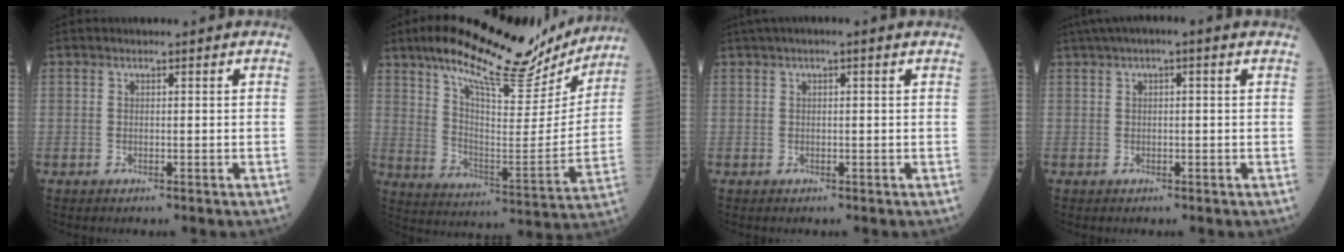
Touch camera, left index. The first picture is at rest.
{"total": 23.7, "force": [18.6, 6.2, 13.4], "torque": [-0.213, 0.000, 0.267]}
{"total": 2.8, "force": [1.5, 0.2, 2.4], "torque": [-0.046, 0.020, 0.020]}
{"total": 4.9, "force": [2.5, 0.7, 4.1], "torque": [-0.074, 0.030, 0.036]}